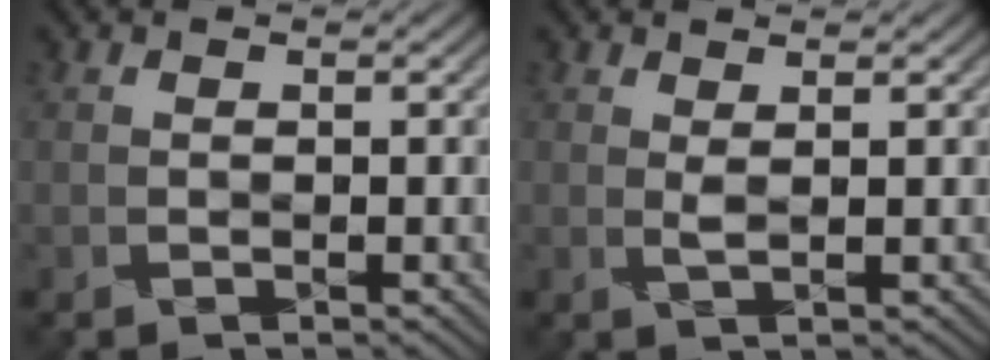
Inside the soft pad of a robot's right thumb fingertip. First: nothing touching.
{"total": 0.9, "force": [0.5, -0.2, 0.7], "torque": [-0.019, -0.001, 0.009]}